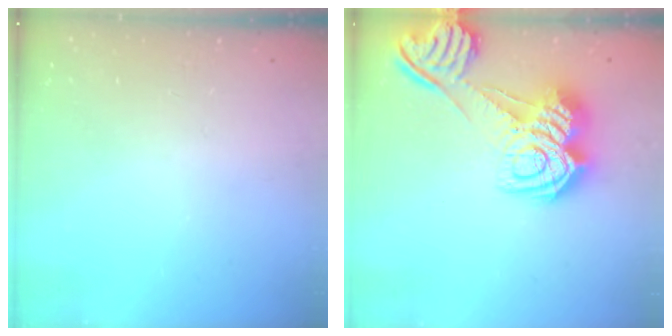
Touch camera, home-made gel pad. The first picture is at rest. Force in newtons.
{"total": 16.8, "press": 16.8, "slide": 0.9}